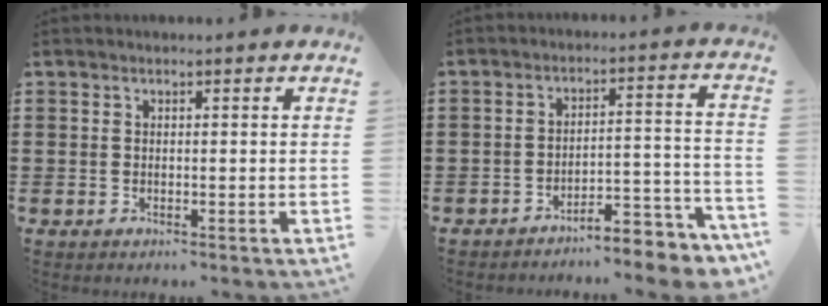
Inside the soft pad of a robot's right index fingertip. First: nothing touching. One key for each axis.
{"total": 5.7, "fx": -5.4, "fy": 0.6, "fz": 1.9, "tx": -0.028, "ty": 0.002, "tz": -0.106}